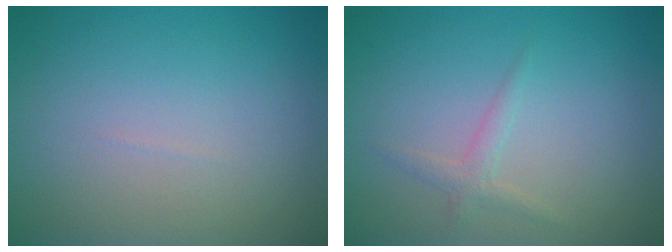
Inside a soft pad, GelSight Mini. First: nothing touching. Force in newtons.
{"total": 1.3, "press": 1.3, "slide": 0.0}